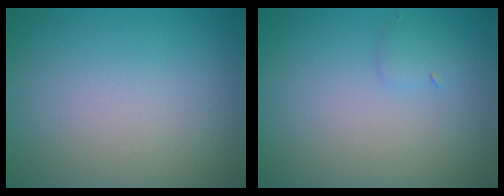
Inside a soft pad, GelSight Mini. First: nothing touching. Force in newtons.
{"total": 1.0, "press": 1.0, "slide": 0.0}